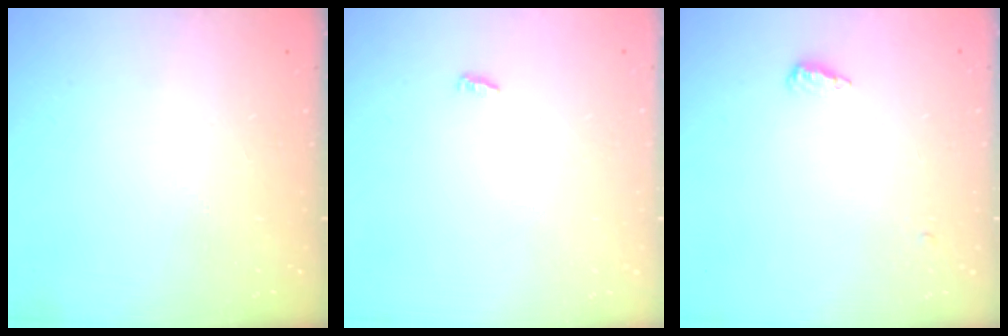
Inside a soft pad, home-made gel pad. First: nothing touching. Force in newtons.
{"total": 2.7, "press": 2.7, "slide": 0.2}
{"total": 8.7, "press": 5.7, "slide": 6.5}